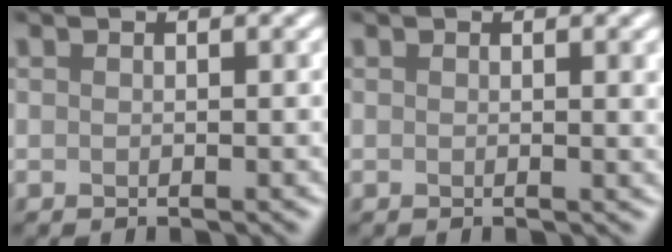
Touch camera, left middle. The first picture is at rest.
{"total": 0.9, "force": [0.3, 0.1, 0.9], "torque": [-0.008, 0.000, 0.003]}